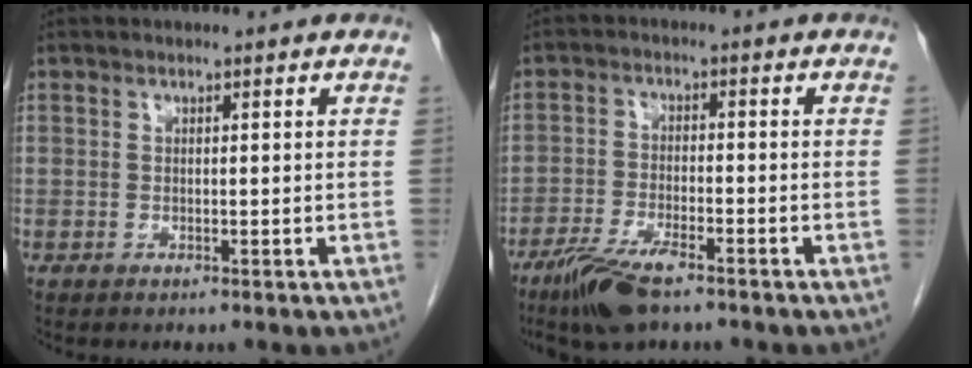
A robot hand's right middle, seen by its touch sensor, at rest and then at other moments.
{"total": 8.0, "force": [-5.6, 1.7, 5.4], "torque": [-0.107, -0.015, -0.101]}